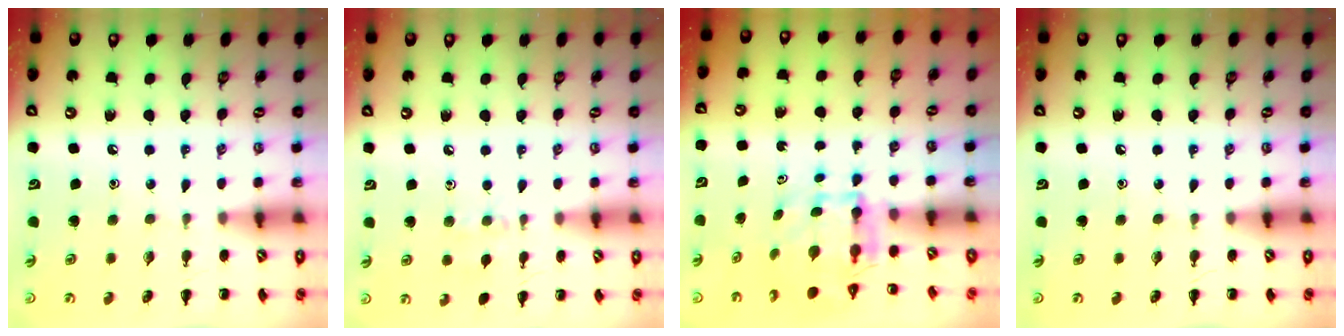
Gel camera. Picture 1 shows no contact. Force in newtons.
{"total": 6.3, "press": 6.1, "slide": 1.8}
{"total": 4.7, "press": 4.7, "slide": 0.7}
{"total": 0.0}